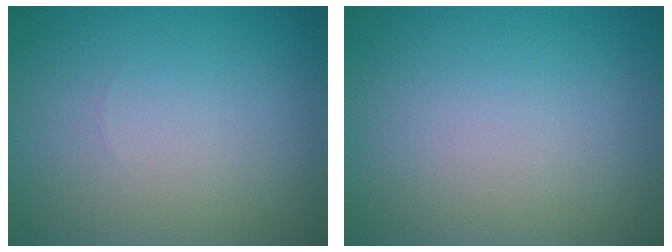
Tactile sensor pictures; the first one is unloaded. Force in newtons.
{"total": 0.0}